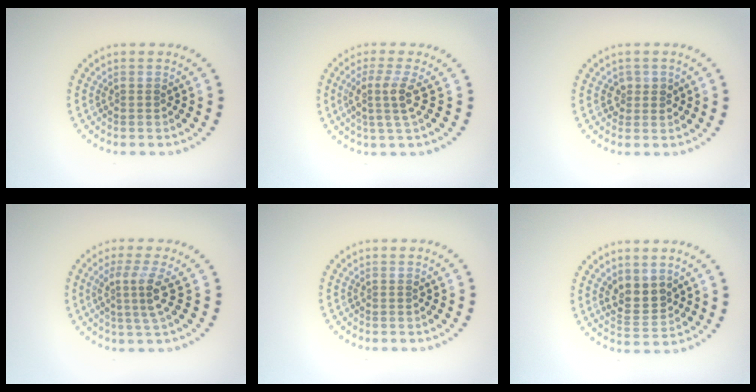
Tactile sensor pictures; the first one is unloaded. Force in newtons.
{"total": 2.7, "press": 2.2, "slide": 1.7}
{"total": 1.4, "press": 1.3, "slide": 0.6}
{"total": 3.1, "press": 2.2, "slide": 2.2}
{"total": 0.0}
{"total": 3.0, "press": 2.8, "slide": 1.1}